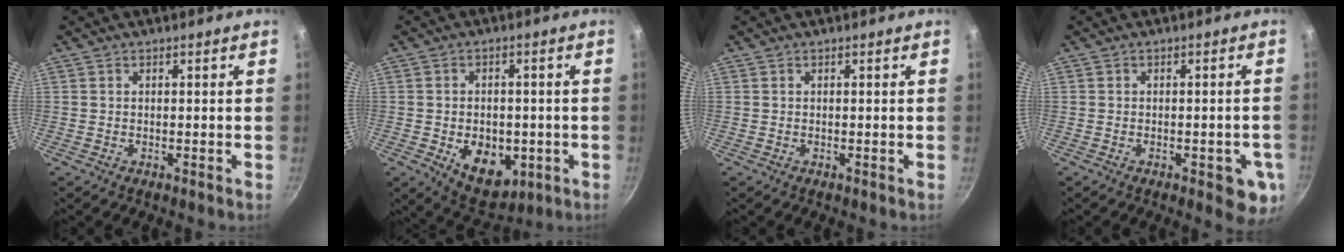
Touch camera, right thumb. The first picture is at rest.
{"total": 11.2, "force": [-2.8, 7.6, 7.7], "torque": [-0.077, -0.004, -0.024]}
{"total": 0.0}
{"total": 7.4, "force": [-2.4, 3.0, 6.3], "torque": [-0.049, 0.004, -0.029]}